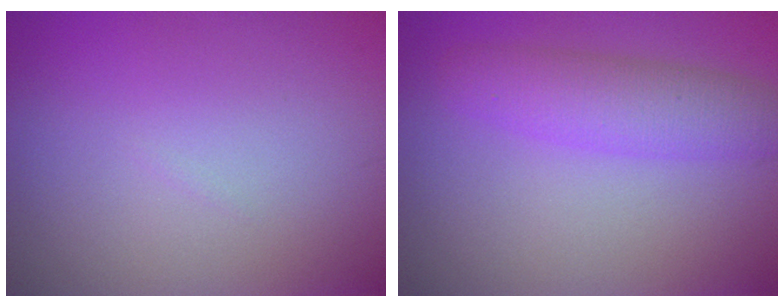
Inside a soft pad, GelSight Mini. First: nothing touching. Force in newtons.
{"total": 4.1, "press": 4.1, "slide": 0.2}